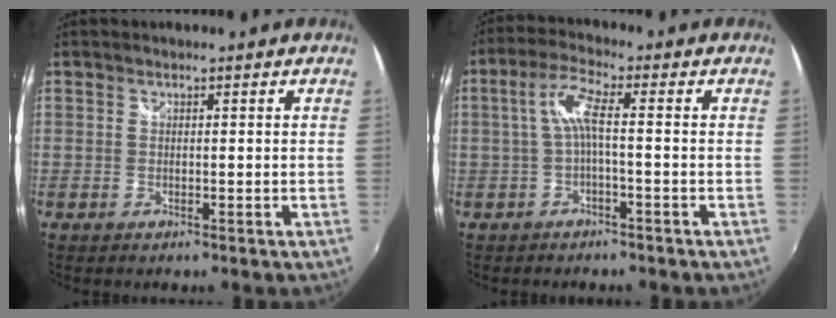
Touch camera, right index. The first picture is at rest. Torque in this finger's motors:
{"motor_torque": [0.41, -0.18, 0.43, 0.10]}